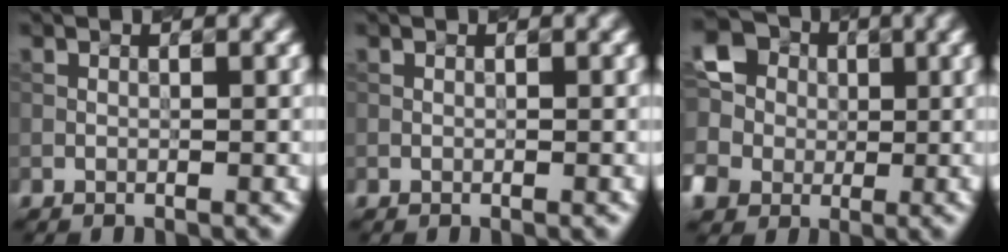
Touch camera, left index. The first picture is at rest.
{"total": 0.0}
{"total": 6.8, "force": [-0.4, 6.5, 2.1], "torque": [-0.073, 0.013, -0.022]}